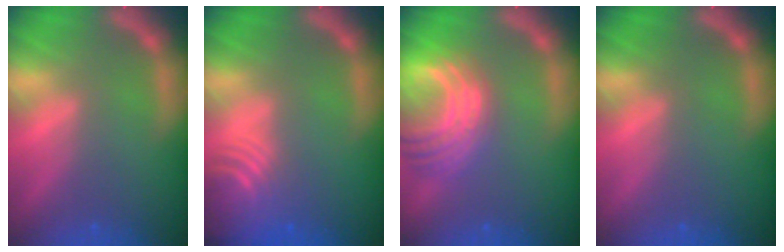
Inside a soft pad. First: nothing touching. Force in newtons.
{"total": 7.5}
{"total": 9.0}
{"total": 0.0}